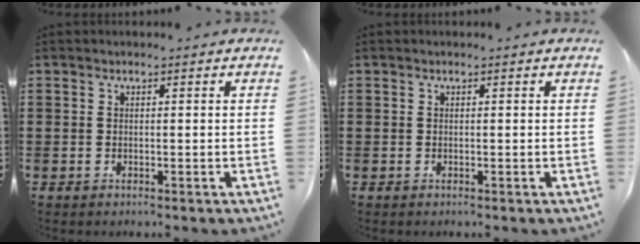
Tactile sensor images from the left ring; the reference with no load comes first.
{"total": 0.0}